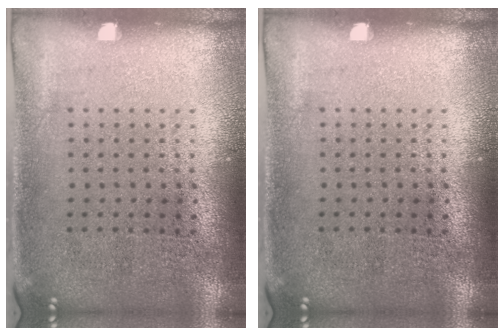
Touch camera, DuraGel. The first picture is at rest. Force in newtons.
{"total": 0.0}